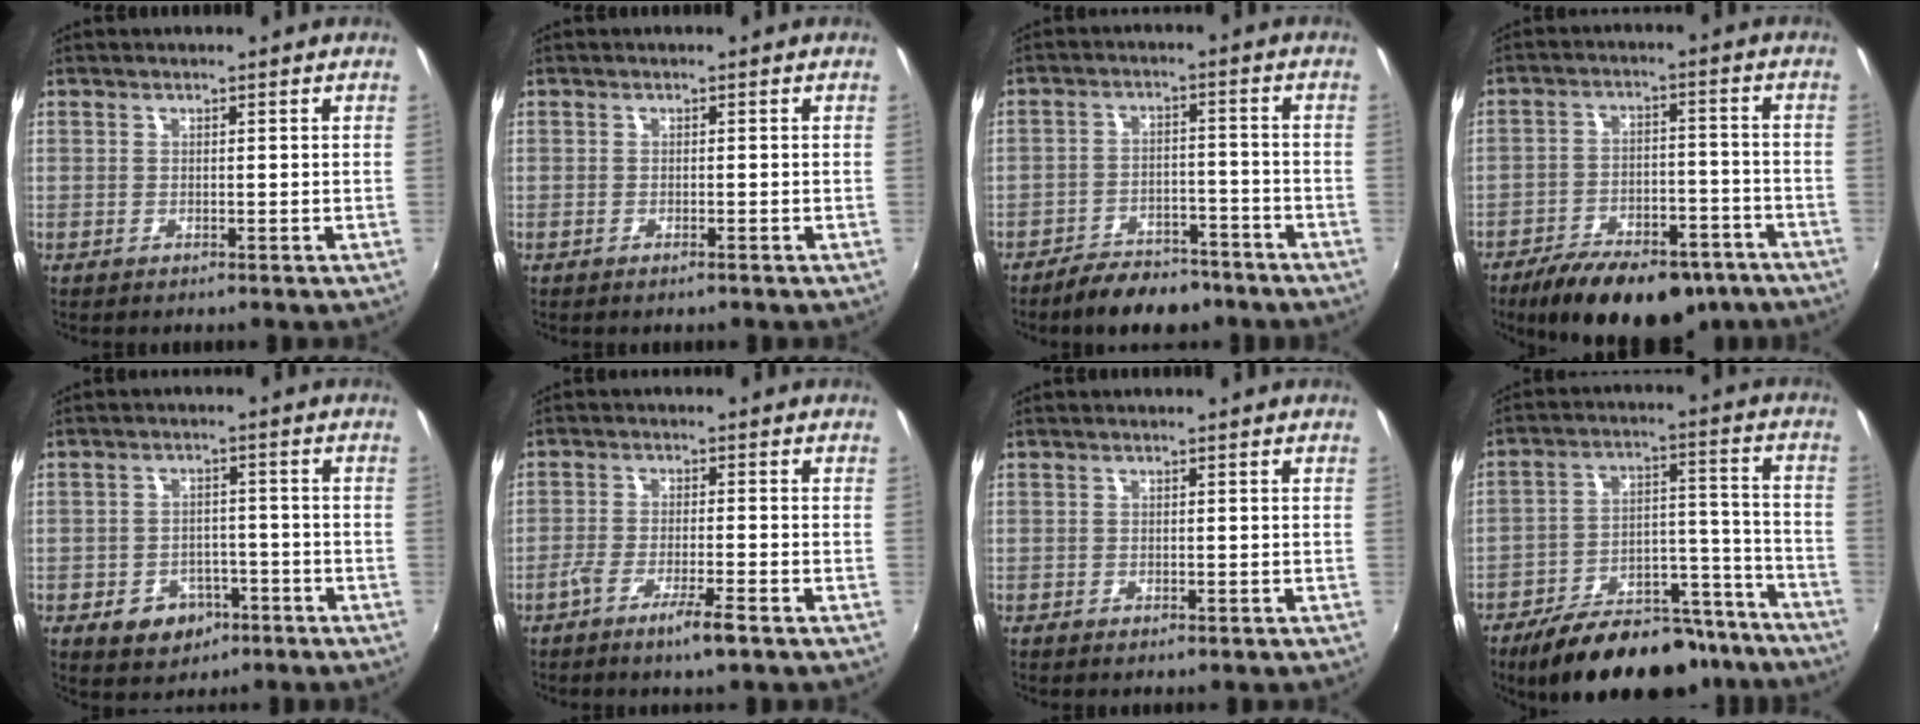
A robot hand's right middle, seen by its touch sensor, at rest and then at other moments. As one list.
[{"total": 0.7, "force": [-0.6, 0.1, 0.3], "torque": [-0.005, -0.002, -0.011]}, {"total": 9.9, "force": [-8.1, 4.0, 4.2], "torque": [-0.092, 0.010, -0.115]}, {"total": 20.2, "force": [-15.0, 8.4, 10.5], "torque": [-0.191, -0.012, -0.206]}, {"total": 7.4, "force": [-3.8, 5.6, 2.9], "torque": [-0.073, 0.011, -0.040]}, {"total": 5.4, "force": [-3.6, 0.1, 4.0], "torque": [-0.088, -0.009, -0.067]}, {"total": 0.8, "force": [-0.5, 0.5, 0.4], "torque": [-0.008, -0.004, -0.009]}, {"total": 23.2, "force": [-18.4, 9.6, 10.5], "torque": [-0.177, 0.031, -0.239]}]